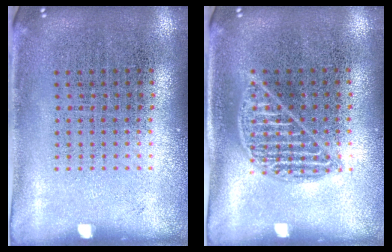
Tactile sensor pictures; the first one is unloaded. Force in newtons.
{"total": 1.0, "press": 0.9, "slide": 0.3}